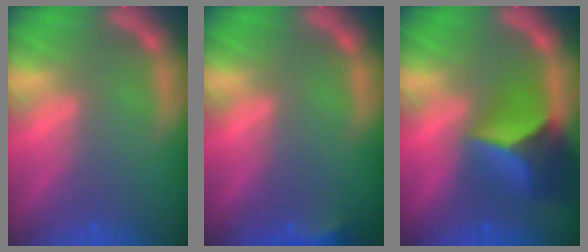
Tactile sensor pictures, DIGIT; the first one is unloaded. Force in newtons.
{"total": 2.4}
{"total": 8.4}